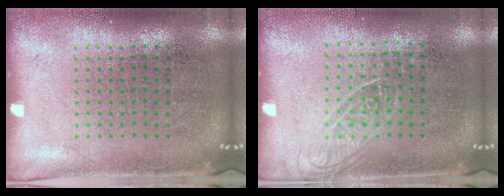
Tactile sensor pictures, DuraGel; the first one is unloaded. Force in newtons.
{"total": 1.1, "press": 1.0, "slide": 0.6}